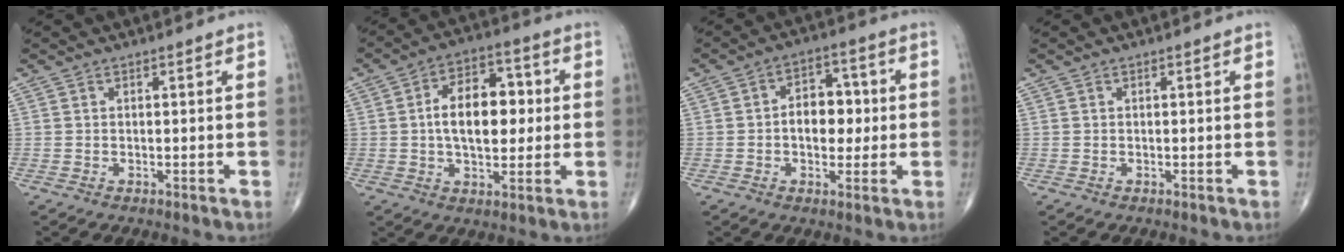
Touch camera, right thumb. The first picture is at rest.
{"total": 13.2, "force": [0.8, 7.6, 10.7], "torque": [-0.143, 0.019, 0.009]}
{"total": 8.5, "force": [-0.1, 5.7, 6.2], "torque": [-0.057, 0.019, -0.007]}
{"total": 0.0}